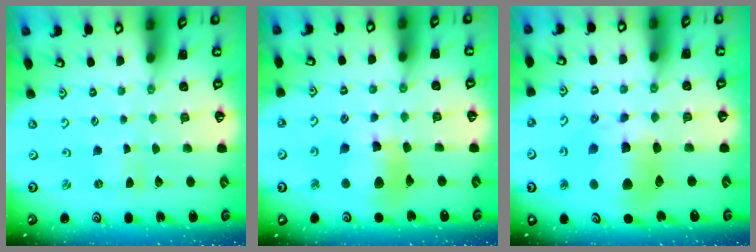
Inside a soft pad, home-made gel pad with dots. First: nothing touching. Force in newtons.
{"total": 14.1, "press": 14.0, "slide": 1.8}
{"total": 16.2, "press": 16.1, "slide": 1.8}